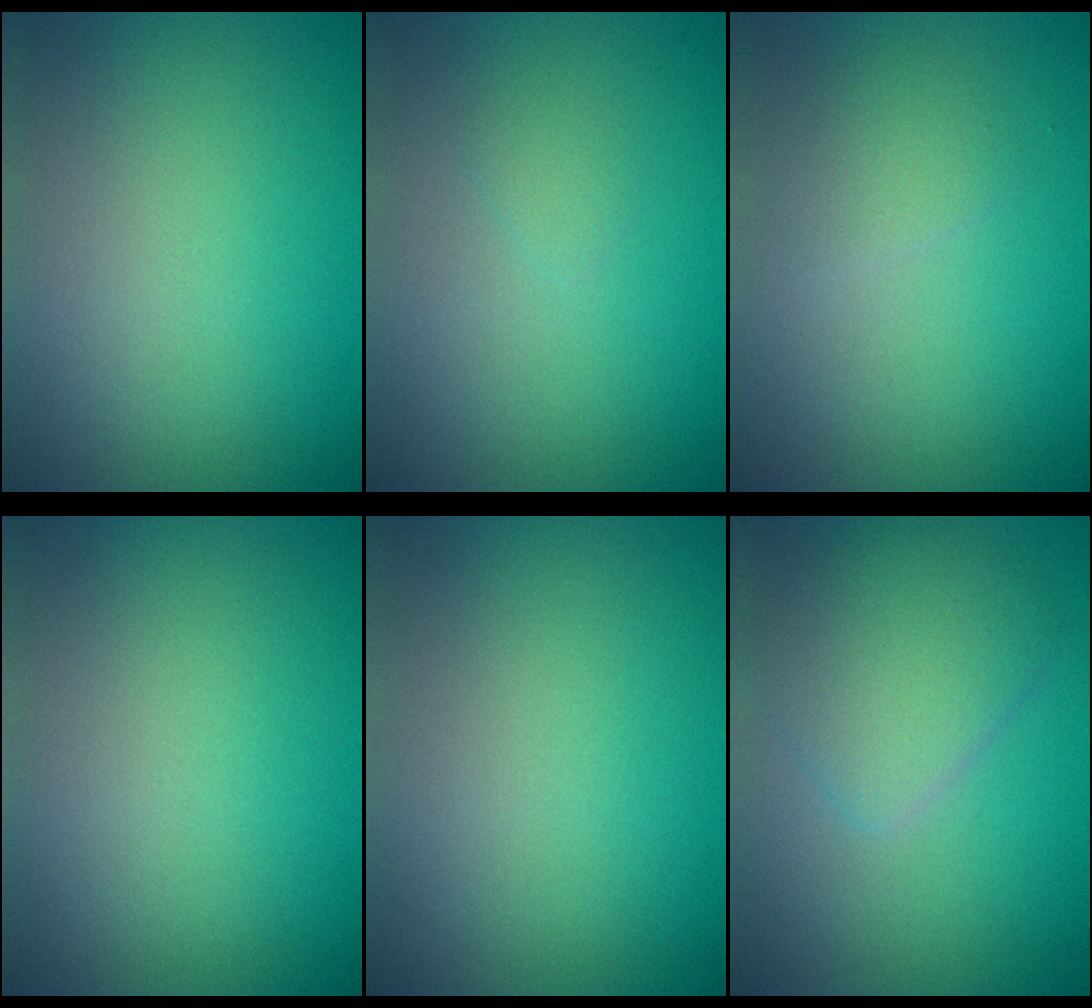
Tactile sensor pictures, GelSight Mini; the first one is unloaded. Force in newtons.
{"total": 0.7, "press": 0.7, "slide": 0.1}
{"total": 1.6, "press": 1.6, "slide": 0.1}
{"total": 0.0}
{"total": 0.0}
{"total": 4.0, "press": 3.9, "slide": 0.3}